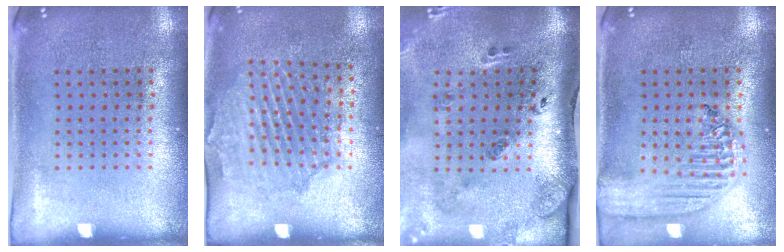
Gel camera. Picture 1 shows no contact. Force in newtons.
{"total": 1.5, "press": 1.5, "slide": 0.4}
{"total": 3.2, "press": 1.9, "slide": 2.6}
{"total": 2.3, "press": 2.0, "slide": 1.2}